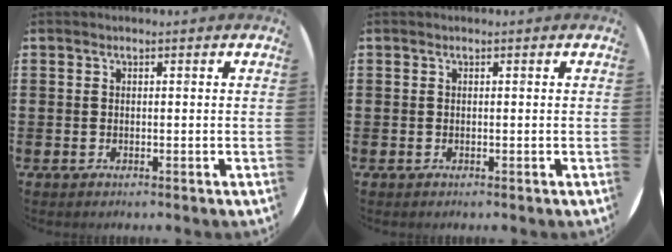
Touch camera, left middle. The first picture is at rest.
{"total": 0.0}